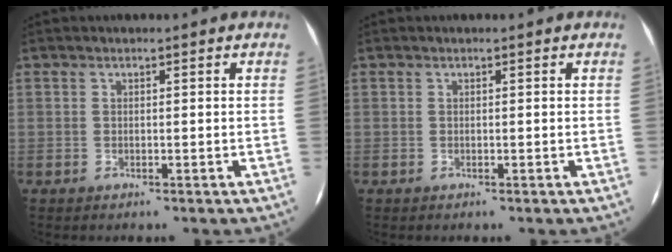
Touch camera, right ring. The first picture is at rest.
{"total": 0.0}